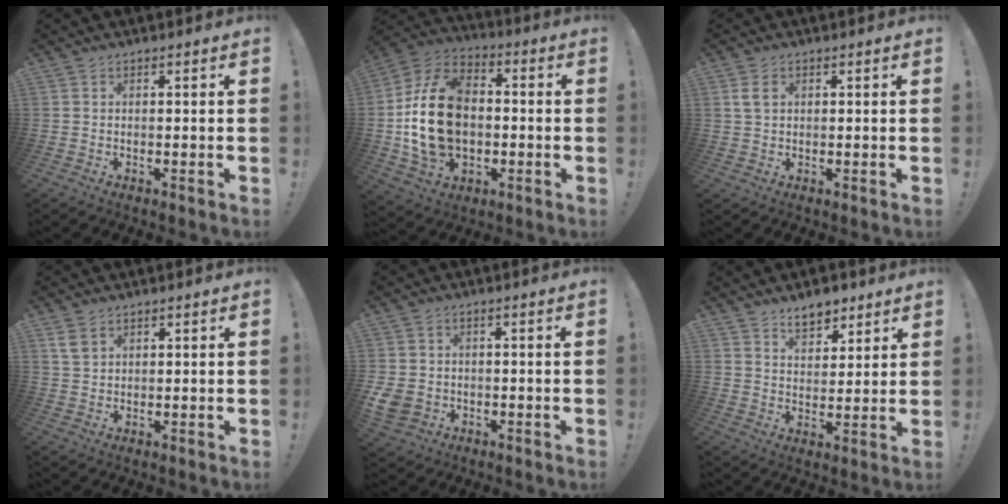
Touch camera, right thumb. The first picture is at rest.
{"total": 19.0, "force": [-0.7, 14.0, 12.9], "torque": [-0.233, 0.024, -0.006]}
{"total": 3.3, "force": [1.4, 2.0, 2.1], "torque": [-0.036, 0.002, 0.026]}
{"total": 3.9, "force": [2.2, 2.2, 2.3], "torque": [-0.039, -0.006, 0.043]}
{"total": 4.6, "force": [-0.8, 4.0, 2.2], "torque": [-0.056, -0.005, -0.015]}
{"total": 8.0, "force": [5.8, 4.5, 3.2], "torque": [-0.042, -0.029, 0.107]}